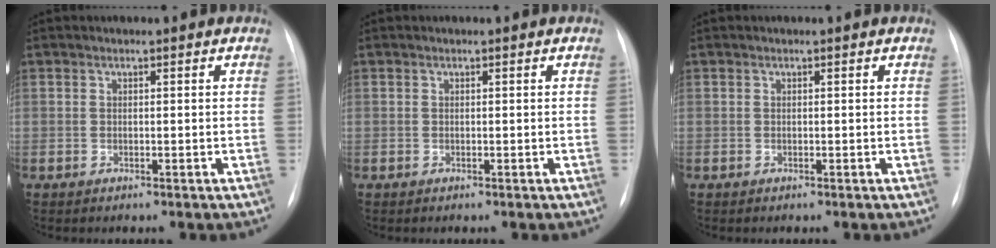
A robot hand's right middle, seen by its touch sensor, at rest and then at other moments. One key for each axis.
{"total": 0.0}
{"total": 0.0}